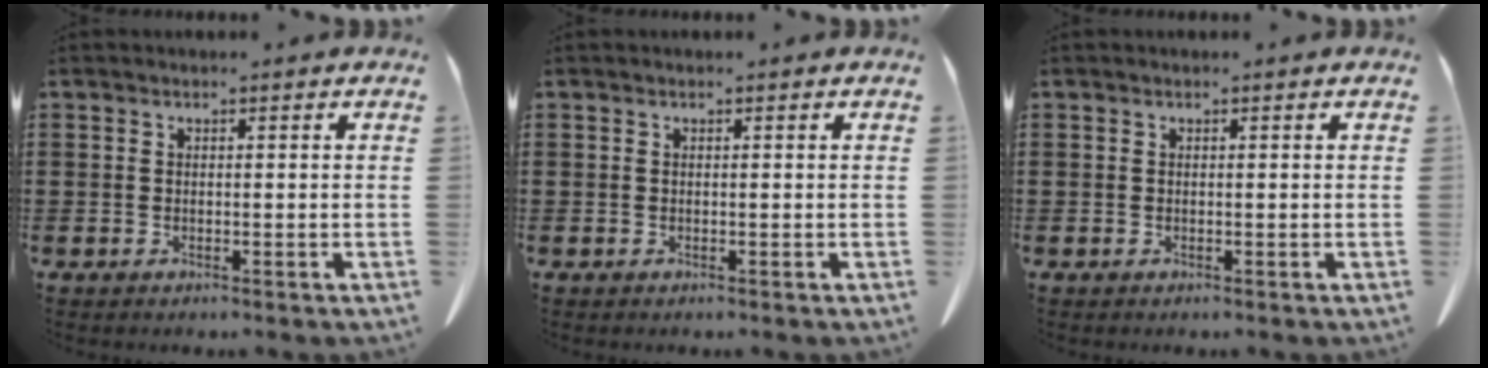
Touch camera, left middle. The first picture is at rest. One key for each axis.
{"total": 0.0}
{"total": 0.0}